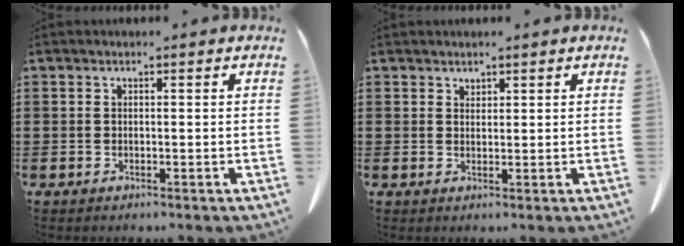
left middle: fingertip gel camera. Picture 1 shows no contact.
{"total": 1.3, "force": [1.3, 0.3, 0.0], "torque": [-0.003, -0.003, 0.026]}